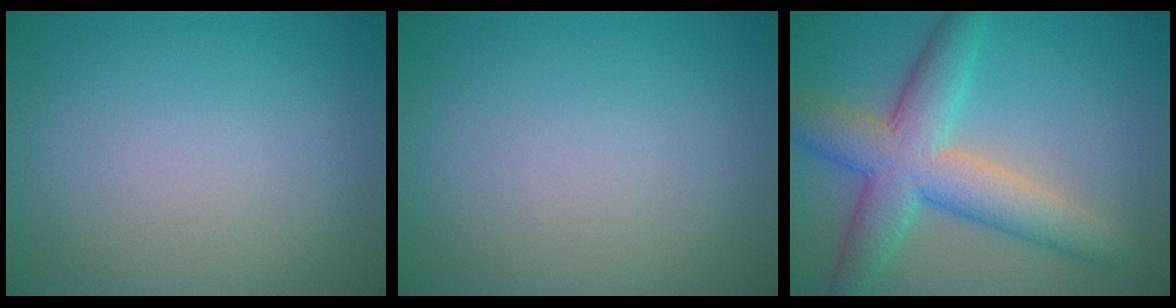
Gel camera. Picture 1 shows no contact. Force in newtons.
{"total": 0.0}
{"total": 7.9, "press": 7.9, "slide": 0.3}